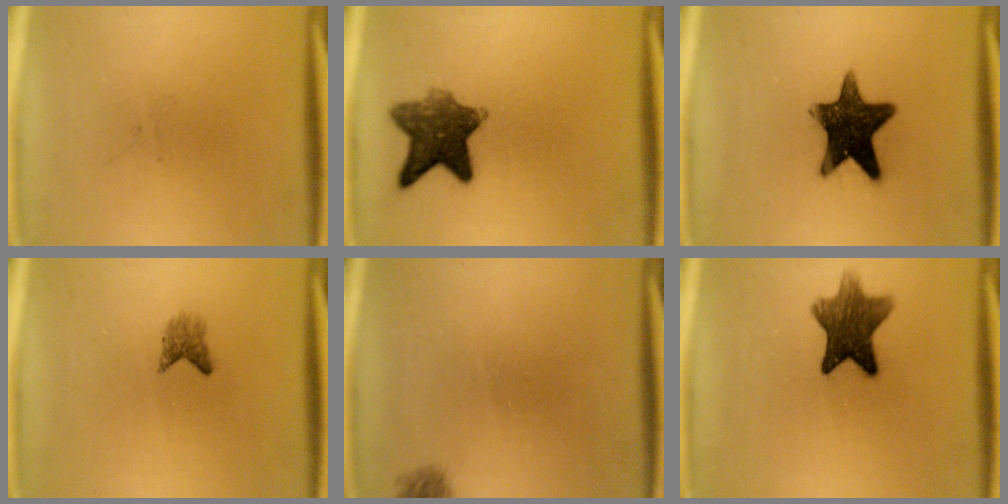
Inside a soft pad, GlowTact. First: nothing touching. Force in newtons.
{"total": 9.1}
{"total": 14.1}
{"total": 1.8}
{"total": 1.0}
{"total": 9.3}